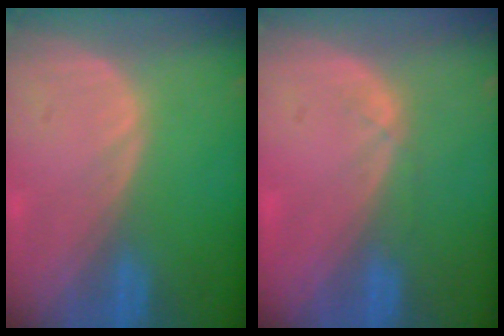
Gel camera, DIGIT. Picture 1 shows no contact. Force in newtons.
{"total": 1.4, "press": 1.3, "slide": 0.5}